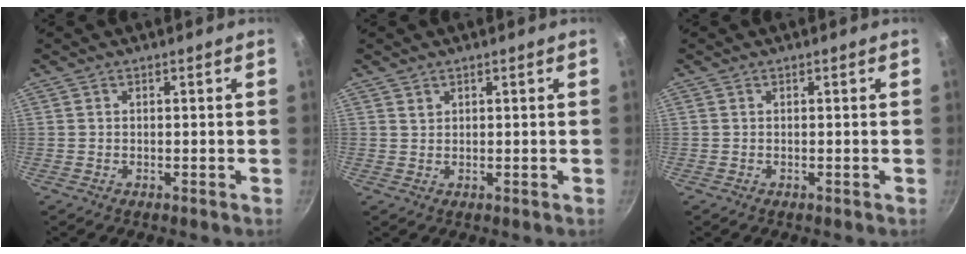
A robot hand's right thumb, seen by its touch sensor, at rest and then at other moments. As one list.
[{"total": 1.0, "force": [0.7, 0.6, 0.2], "torque": [-0.001, -0.001, 0.014]}, {"total": 0.0}]